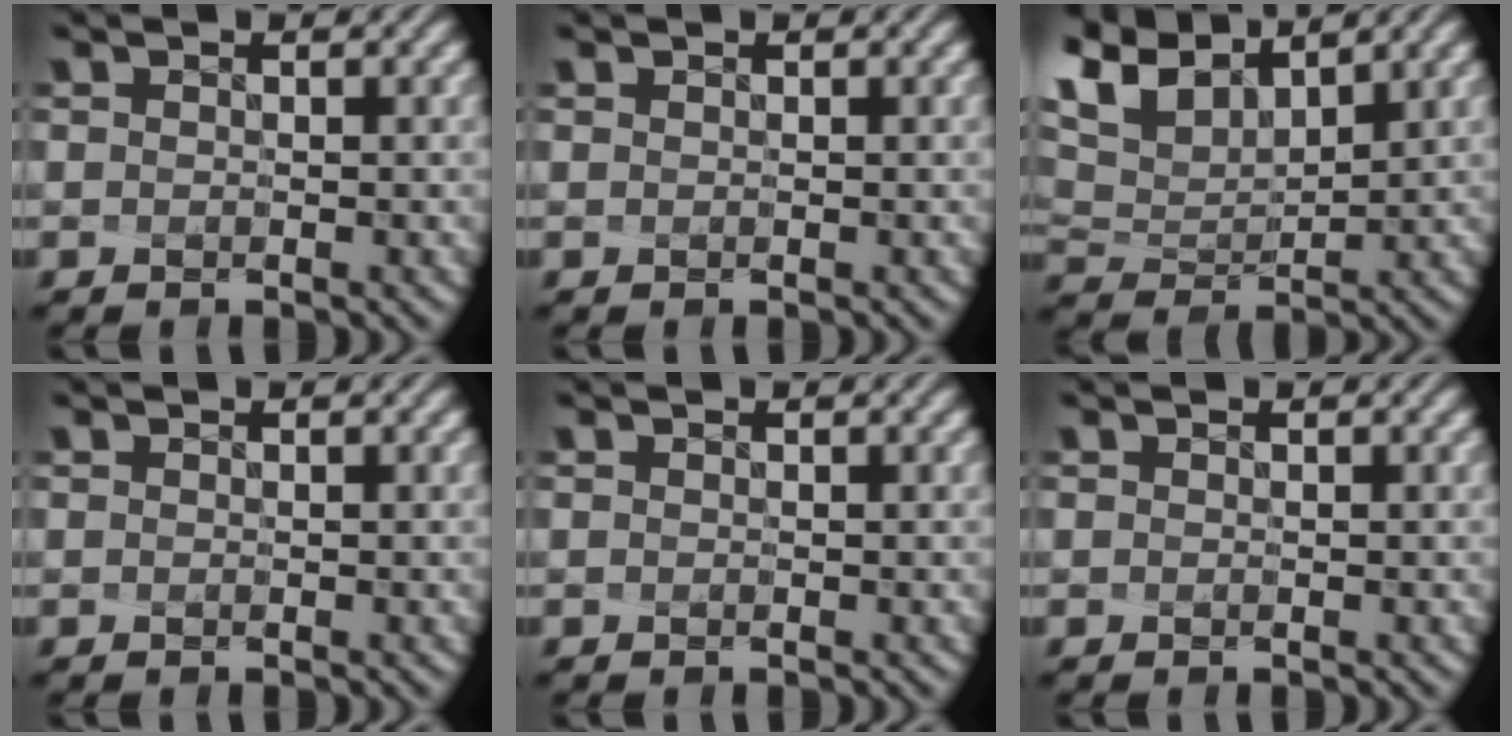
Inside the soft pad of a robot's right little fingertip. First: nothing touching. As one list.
[{"total": 0.0}, {"total": 4.6, "force": [3.3, 2.2, 2.4], "torque": [-0.070, -0.001, 0.075]}, {"total": 0.0}, {"total": 0.0}, {"total": 0.0}]